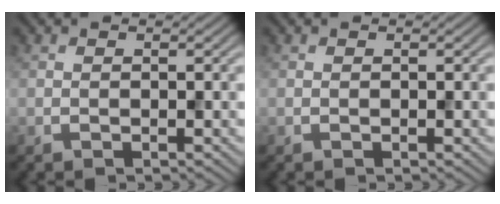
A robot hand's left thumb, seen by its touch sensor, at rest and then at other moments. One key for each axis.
{"total": 0.0}